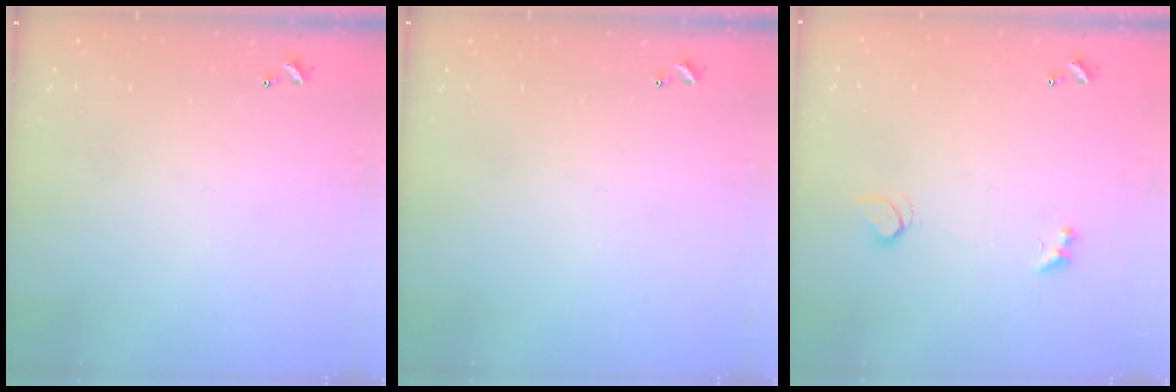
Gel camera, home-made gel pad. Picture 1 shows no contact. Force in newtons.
{"total": 0.0}
{"total": 2.3, "press": 1.9, "slide": 1.1}